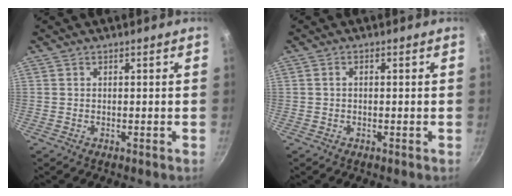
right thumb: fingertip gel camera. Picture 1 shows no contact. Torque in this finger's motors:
{"motor_torque": [-0.21, -0.13, -0.42, 0.31, 0.05]}